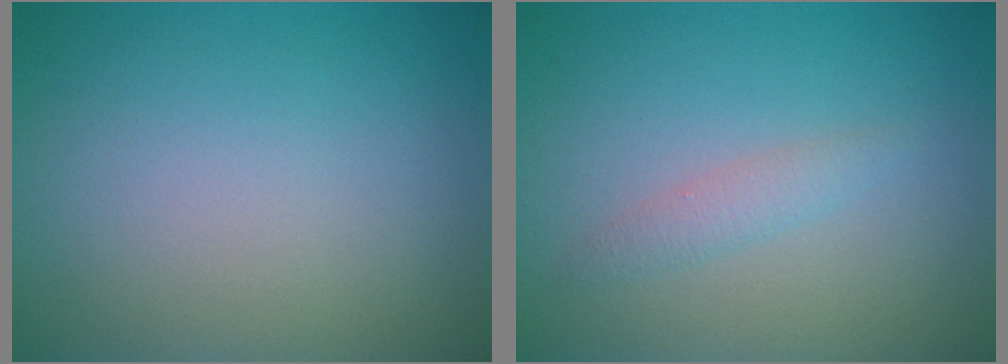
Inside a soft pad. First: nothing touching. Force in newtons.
{"total": 1.3, "press": 1.3, "slide": 0.0}